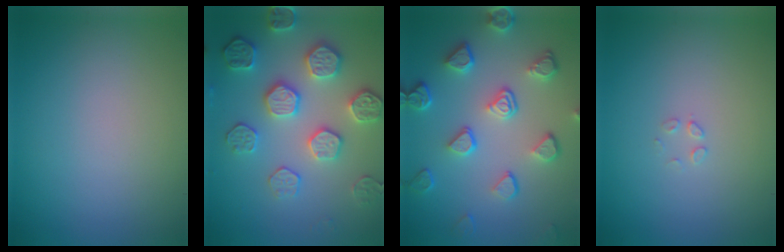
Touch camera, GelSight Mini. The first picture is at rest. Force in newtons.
{"total": 5.1, "press": 4.9, "slide": 1.4}
{"total": 5.1, "press": 4.2, "slide": 2.9}
{"total": 0.8, "press": 0.8, "slide": 0.0}